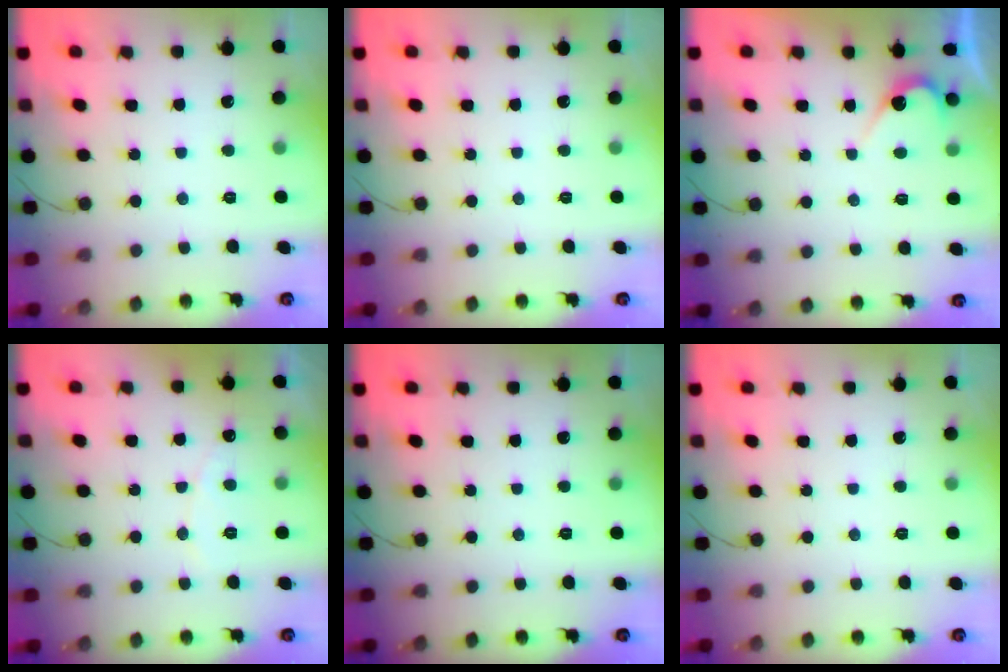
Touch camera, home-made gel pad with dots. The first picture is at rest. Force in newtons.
{"total": 0.0}
{"total": 4.1, "press": 4.1, "slide": 0.3}
{"total": 4.9, "press": 4.9, "slide": 0.3}
{"total": 0.0}
{"total": 0.0}